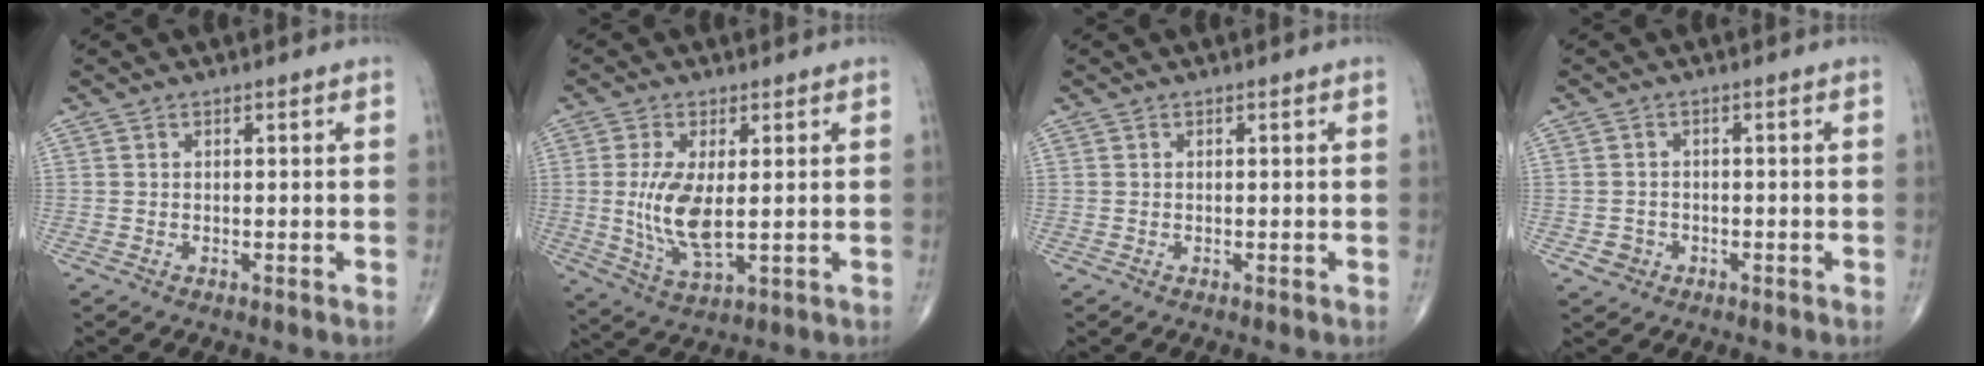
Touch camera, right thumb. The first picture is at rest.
{"total": 9.4, "force": [0.4, 3.7, 8.7], "torque": [-0.181, -0.021, 0.015]}
{"total": 0.0}
{"total": 2.2, "force": [-0.9, 2.0, 0.3], "torque": [0.002, 0.008, -0.016]}